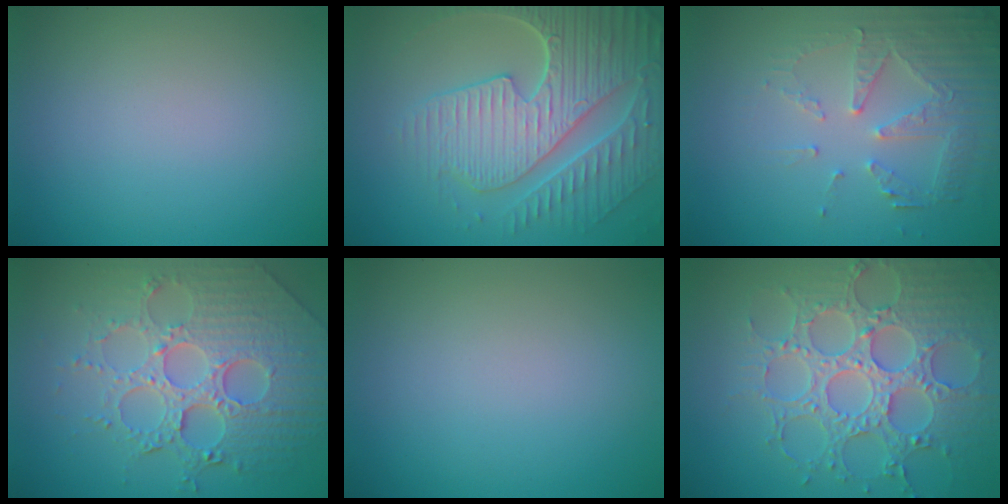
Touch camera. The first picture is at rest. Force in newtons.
{"total": 8.4, "press": 6.1, "slide": 5.8}
{"total": 5.3, "press": 3.7, "slide": 3.8}
{"total": 8.2, "press": 6.0, "slide": 5.7}
{"total": 0.0}
{"total": 7.3, "press": 6.0, "slide": 4.1}